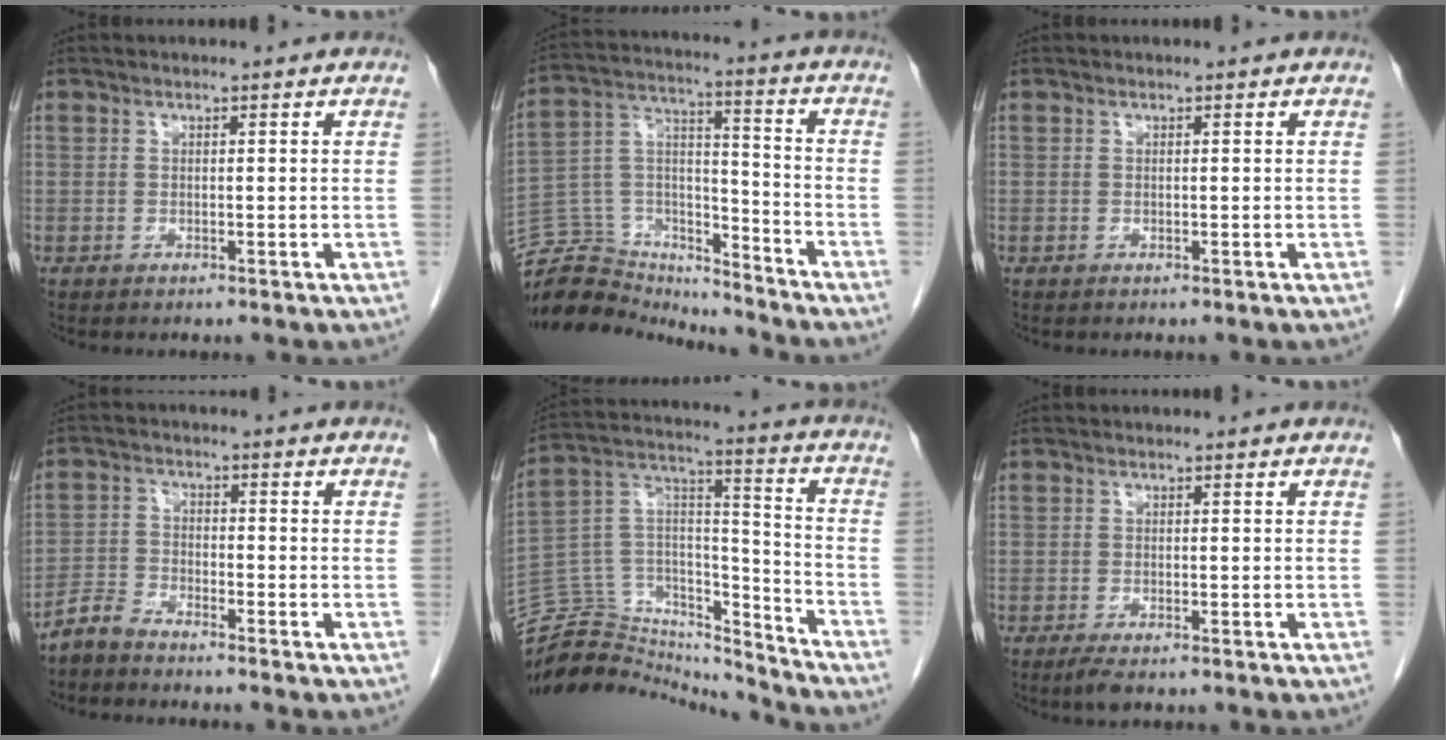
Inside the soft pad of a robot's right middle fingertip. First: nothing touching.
{"total": 18.6, "force": [-18.0, 4.2, 2.6], "torque": [-0.059, 0.054, -0.292]}
{"total": 0.0}
{"total": 3.3, "force": [-3.3, 0.6, 0.4], "torque": [-0.007, -0.008, -0.068]}
{"total": 22.1, "force": [-20.9, 6.1, 4.0], "torque": [-0.094, 0.065, -0.334]}
{"total": 2.2, "force": [-1.5, 0.4, 1.5], "torque": [-0.032, -0.007, -0.027]}